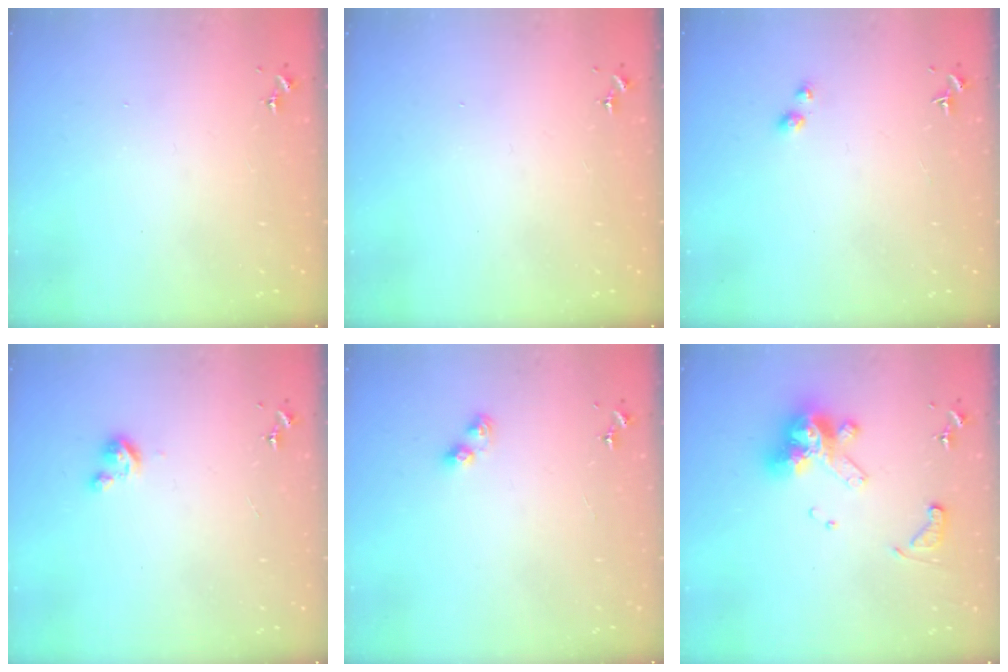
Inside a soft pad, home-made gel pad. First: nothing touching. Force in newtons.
{"total": 0.0}
{"total": 2.9, "press": 2.8, "slide": 0.4}
{"total": 3.1, "press": 3.1, "slide": 0.3}
{"total": 5.2, "press": 5.1, "slide": 0.6}
{"total": 14.2, "press": 14.0, "slide": 1.8}